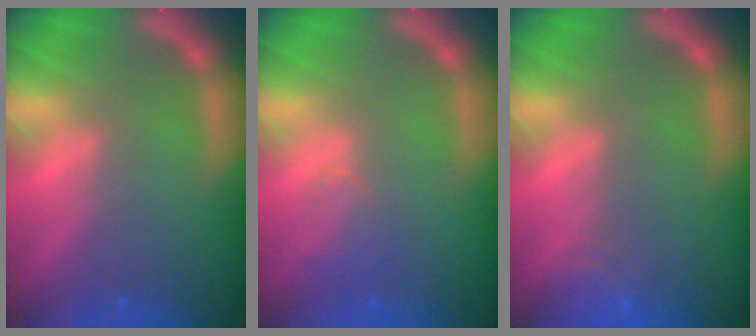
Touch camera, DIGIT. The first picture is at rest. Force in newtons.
{"total": 2.0}
{"total": 2.4}